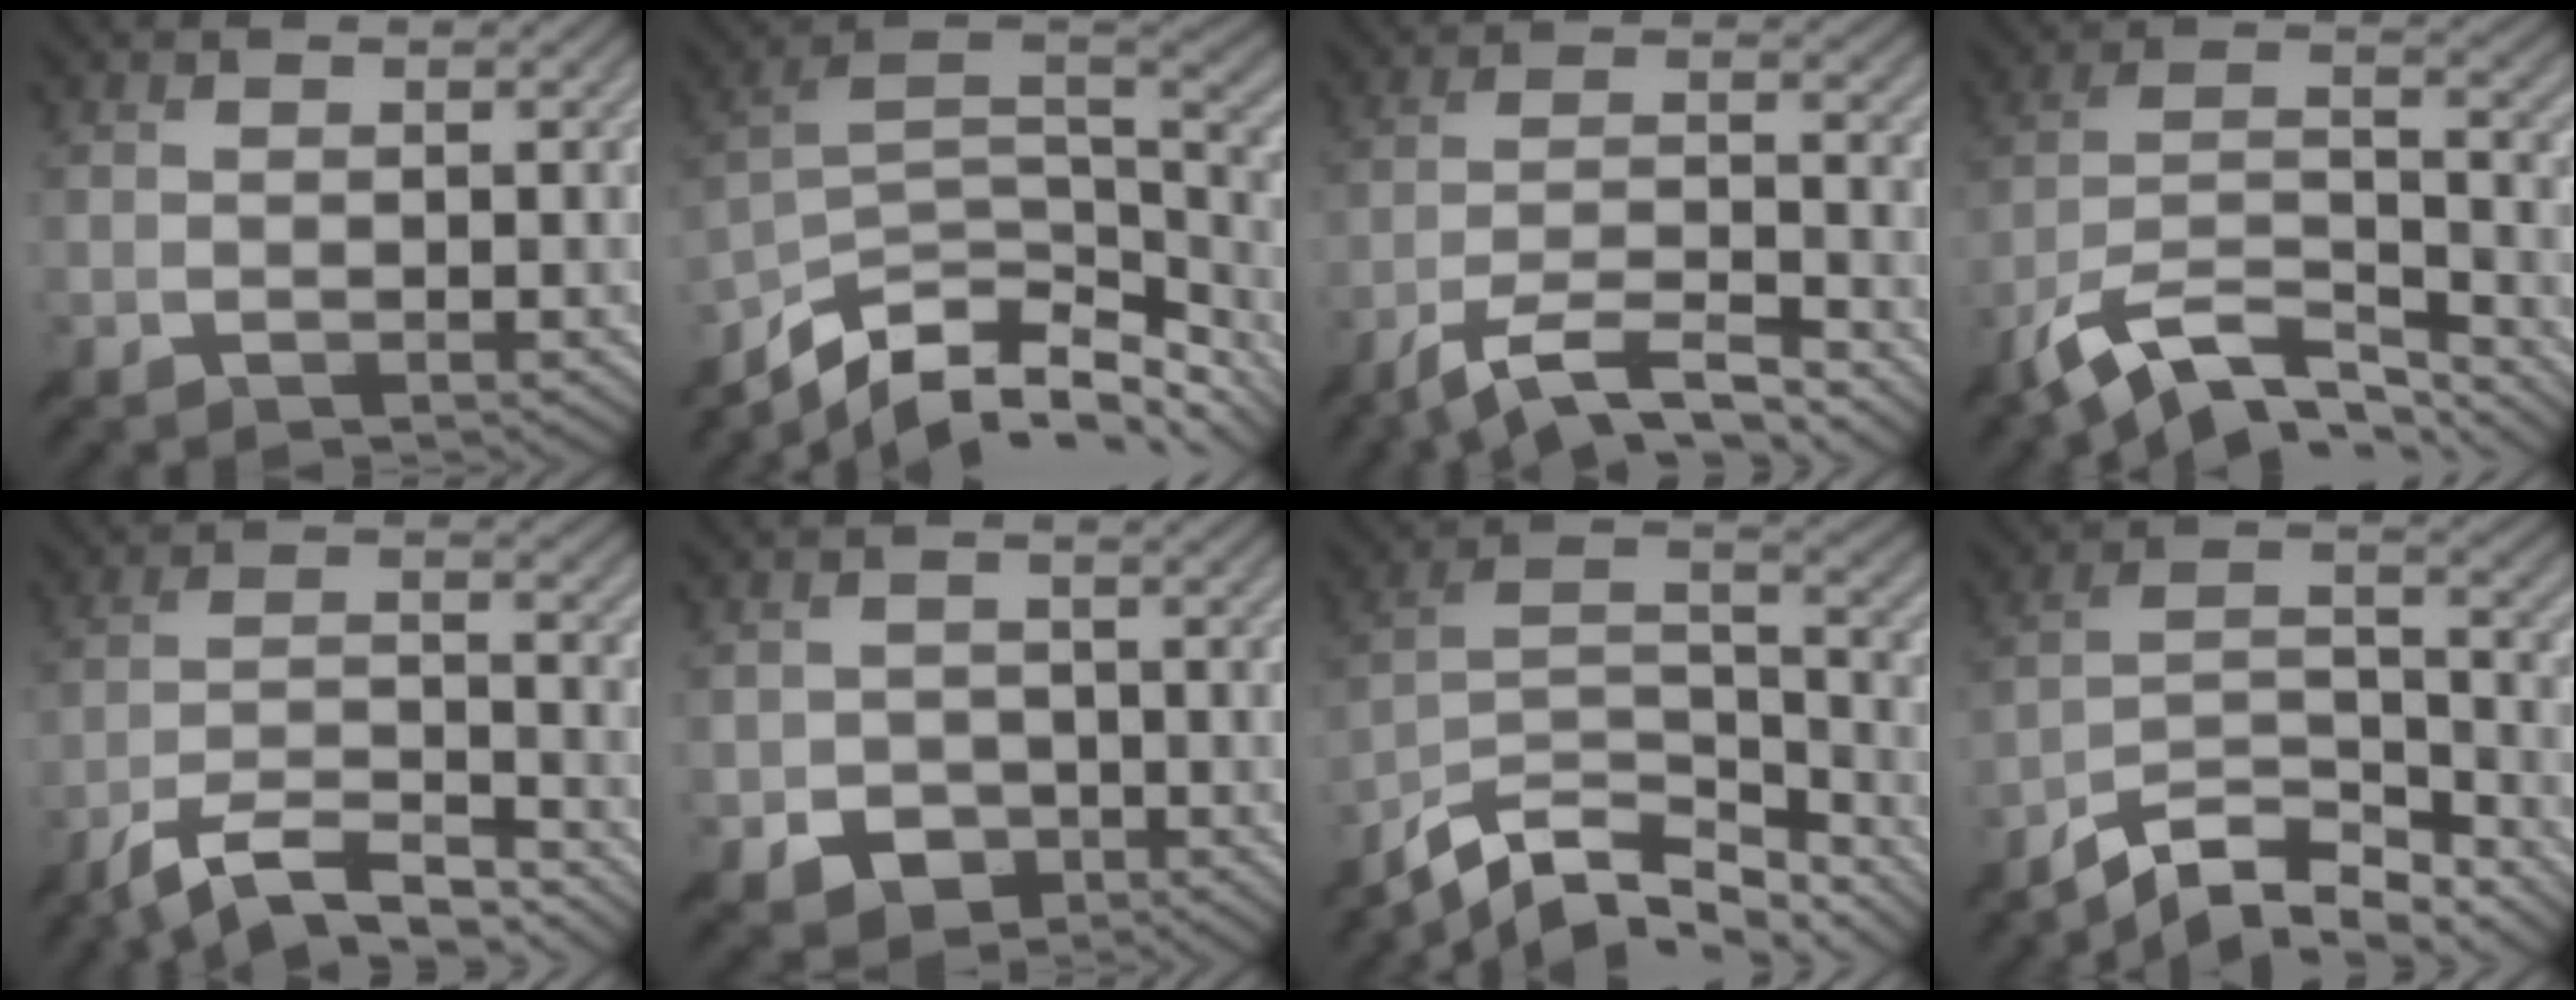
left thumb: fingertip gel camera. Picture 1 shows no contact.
{"total": 14.6, "force": [-9.4, 6.7, 9.0], "torque": [-0.210, -0.024, -0.147]}
{"total": 10.1, "force": [-7.7, 2.0, 6.2], "torque": [-0.113, 0.003, -0.145]}
{"total": 12.1, "force": [-8.6, 4.3, 7.4], "torque": [-0.147, -0.004, -0.172]}
{"total": 10.2, "force": [-8.1, 2.3, 5.7], "torque": [-0.104, 0.004, -0.154]}
{"total": 4.2, "force": [-2.0, 3.4, 1.4], "torque": [-0.024, -0.010, -0.036]}
{"total": 12.8, "force": [-9.9, 4.7, 6.5], "torque": [-0.147, -0.004, -0.177]}
{"total": 10.2, "force": [-8.5, 2.6, 5.0], "torque": [-0.092, 0.007, -0.165]}